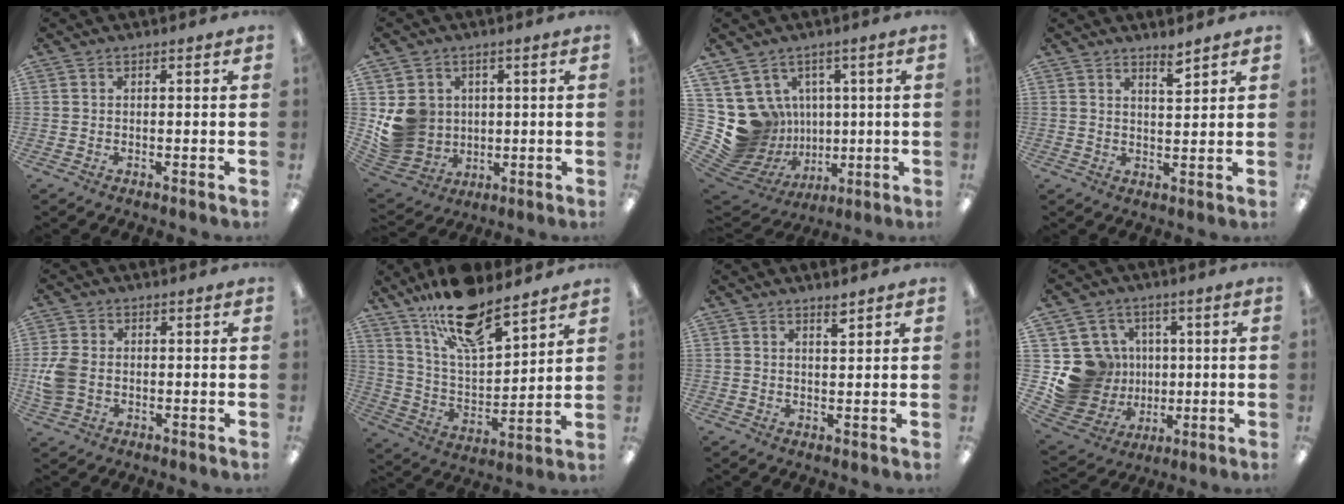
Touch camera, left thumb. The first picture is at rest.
{"total": 9.8, "force": [1.5, 9.3, 2.6], "torque": [-0.072, -0.003, 0.042]}
{"total": 13.3, "force": [1.0, 12.9, 3.2], "torque": [-0.092, -0.030, 0.051]}
{"total": 3.7, "force": [3.2, 0.6, 1.8], "torque": [-0.019, -0.022, 0.052]}
{"total": 6.6, "force": [-0.6, 5.0, 4.2], "torque": [-0.084, 0.005, -0.009]}
{"total": 18.1, "force": [13.9, 6.2, 9.8], "torque": [-0.177, -0.078, 0.241]}
{"total": 2.0, "force": [1.7, 0.1, 1.0], "torque": [-0.016, -0.006, 0.030]}
{"total": 16.9, "force": [0.8, 16.1, 5.2], "torque": [-0.120, -0.005, 0.048]}